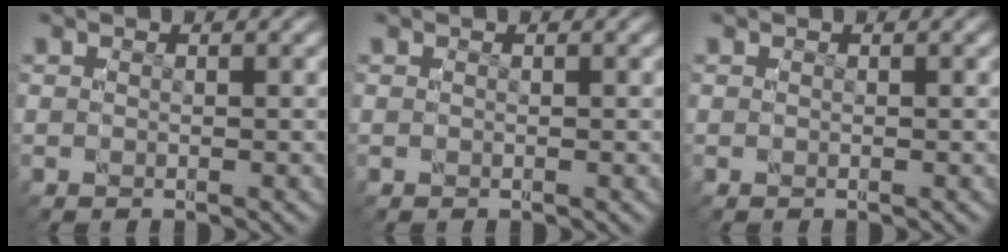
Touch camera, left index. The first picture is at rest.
{"total": 0.0}
{"total": 0.0}